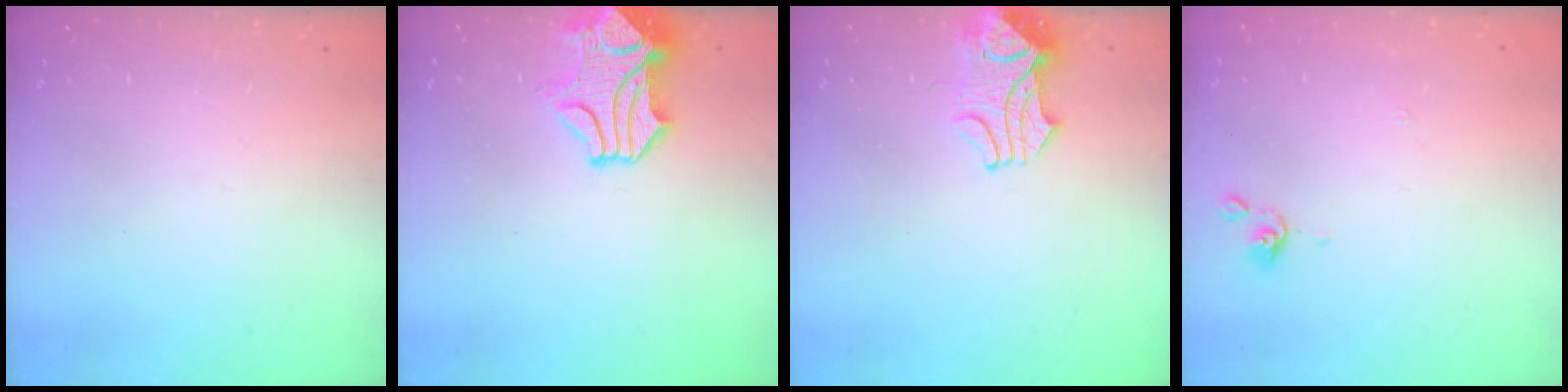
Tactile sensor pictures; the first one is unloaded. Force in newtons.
{"total": 2.1, "press": 1.6, "slide": 1.3}
{"total": 2.2, "press": 2.1, "slide": 0.6}
{"total": 0.0}